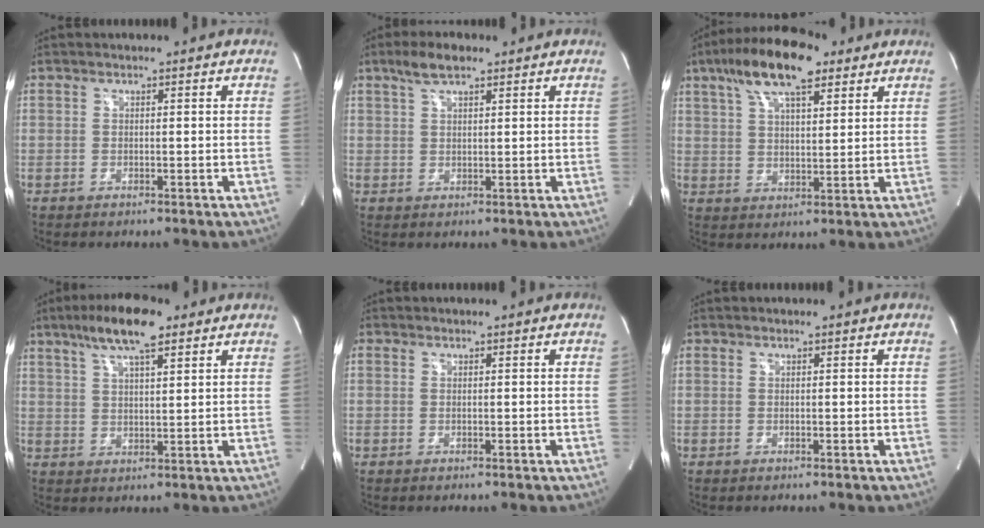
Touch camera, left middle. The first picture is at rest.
{"total": 4.4, "force": [3.0, 1.4, 2.8], "torque": [-0.063, 0.012, 0.059]}
{"total": 13.5, "force": [8.3, 4.1, 9.9], "torque": [-0.186, 0.029, 0.147]}
{"total": 9.6, "force": [6.2, 1.9, 7.0], "torque": [-0.133, 0.015, 0.108]}
{"total": 0.0}
{"total": 0.0}